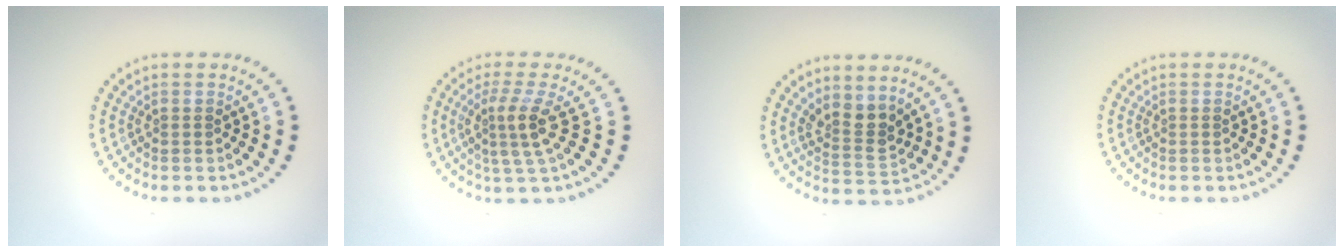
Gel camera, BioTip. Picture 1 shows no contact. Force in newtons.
{"total": 3.2, "press": 2.3, "slide": 2.3}
{"total": 2.6, "press": 2.2, "slide": 1.5}
{"total": 0.0}